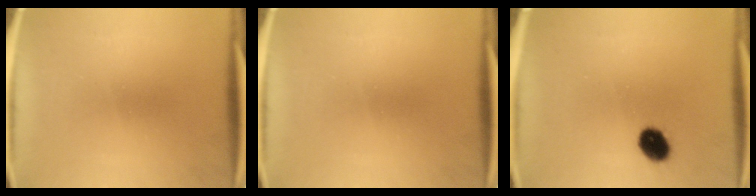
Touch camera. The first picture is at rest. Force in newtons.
{"total": 0.0}
{"total": 6.0}